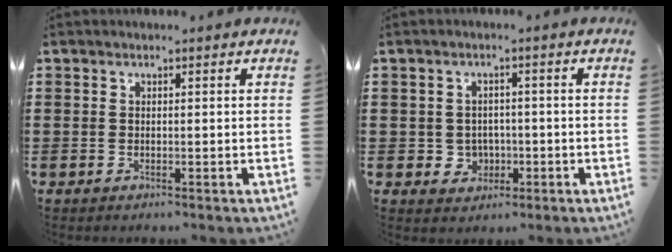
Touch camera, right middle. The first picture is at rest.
{"total": 2.6, "force": [-0.4, 2.5, 0.7], "torque": [-0.025, 0.005, -0.011]}